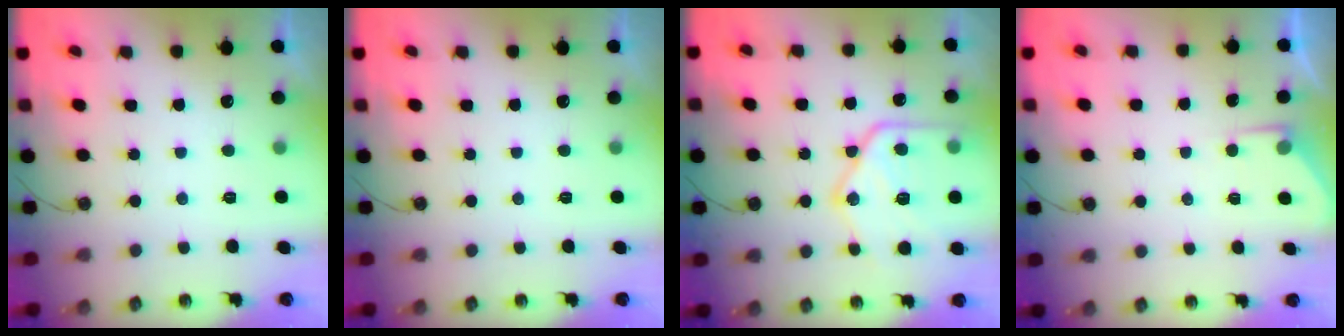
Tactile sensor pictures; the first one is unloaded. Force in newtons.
{"total": 0.0}
{"total": 21.2, "press": 21.1, "slide": 1.5}
{"total": 3.5, "press": 3.5, "slide": 0.6}